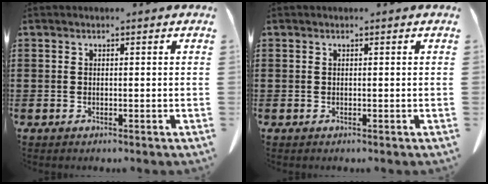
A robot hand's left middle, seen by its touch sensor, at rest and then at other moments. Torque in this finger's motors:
{"motor_torque": [-0.02, 0.02, 0.00, 0.00]}